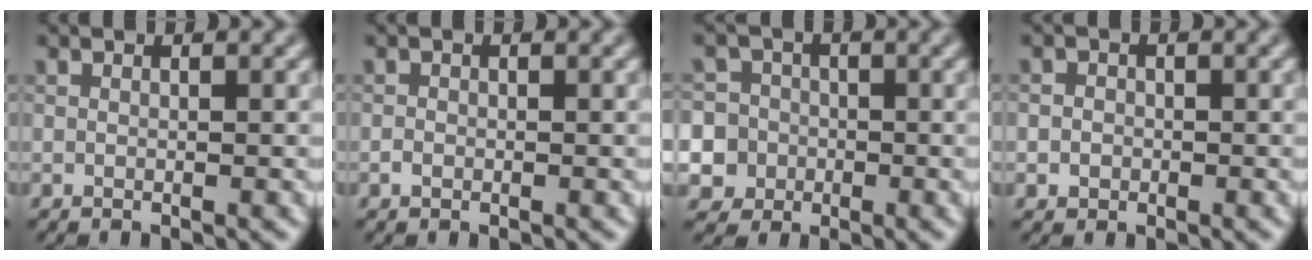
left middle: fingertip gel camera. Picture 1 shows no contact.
{"total": 0.7, "force": [-0.3, 0.5, 0.3], "torque": [-0.004, -0.001, -0.006]}
{"total": 9.9, "force": [-2.5, 9.3, 2.2], "torque": [-0.064, 0.004, -0.065]}
{"total": 1.4, "force": [-0.2, 1.3, 0.4], "torque": [0.008, -0.001, -0.008]}